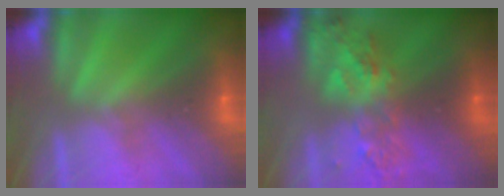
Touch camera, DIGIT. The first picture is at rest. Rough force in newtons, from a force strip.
{"total": 7.4}